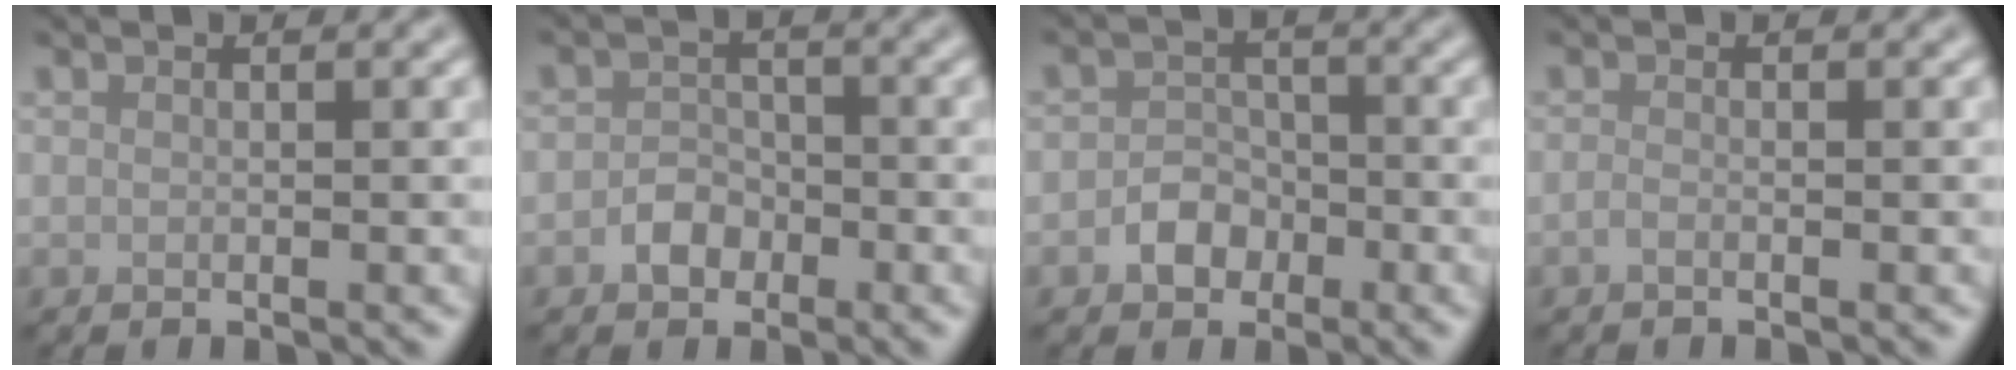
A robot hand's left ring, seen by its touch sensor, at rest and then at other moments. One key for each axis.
{"total": 2.2, "fx": -1.0, "fy": 1.7, "fz": 0.8, "tx": -0.010, "ty": 0.005, "tz": -0.023}
{"total": 2.5, "fx": -1.2, "fy": 2.0, "fz": 1.0, "tx": -0.009, "ty": 0.005, "tz": -0.024}
{"total": 0.7, "fx": -0.4, "fy": 0.2, "fz": 0.5, "tx": -0.012, "ty": -0.001, "tz": -0.011}